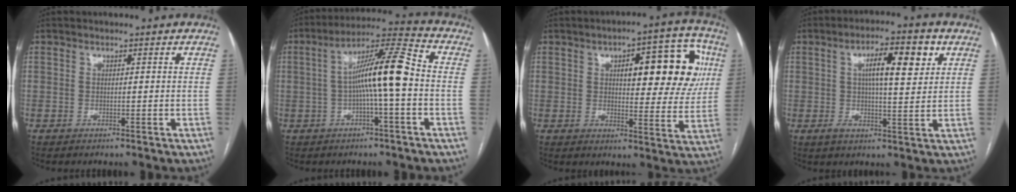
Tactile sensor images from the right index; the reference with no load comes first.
{"total": 10.8, "force": [-0.8, 0.5, 10.8], "torque": [-0.190, 0.026, -0.019]}
{"total": 15.3, "force": [4.3, 5.3, 13.7], "torque": [-0.160, 0.032, 0.056]}
{"total": 9.2, "force": [2.9, 2.0, 8.5], "torque": [-0.141, 0.019, 0.047]}